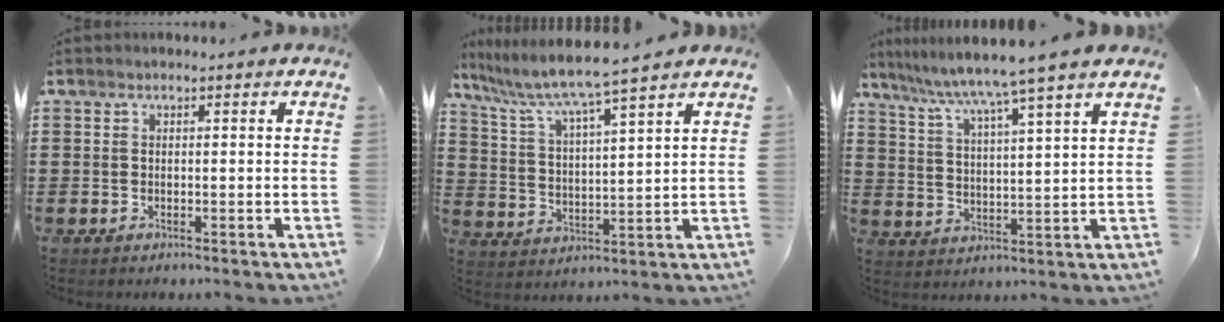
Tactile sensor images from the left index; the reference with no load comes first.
{"total": 6.0, "force": [5.3, -0.6, 2.8], "torque": [-0.081, -0.042, 0.082]}
{"total": 5.9, "force": [4.9, -1.6, 2.9], "torque": [-0.079, -0.040, 0.073]}